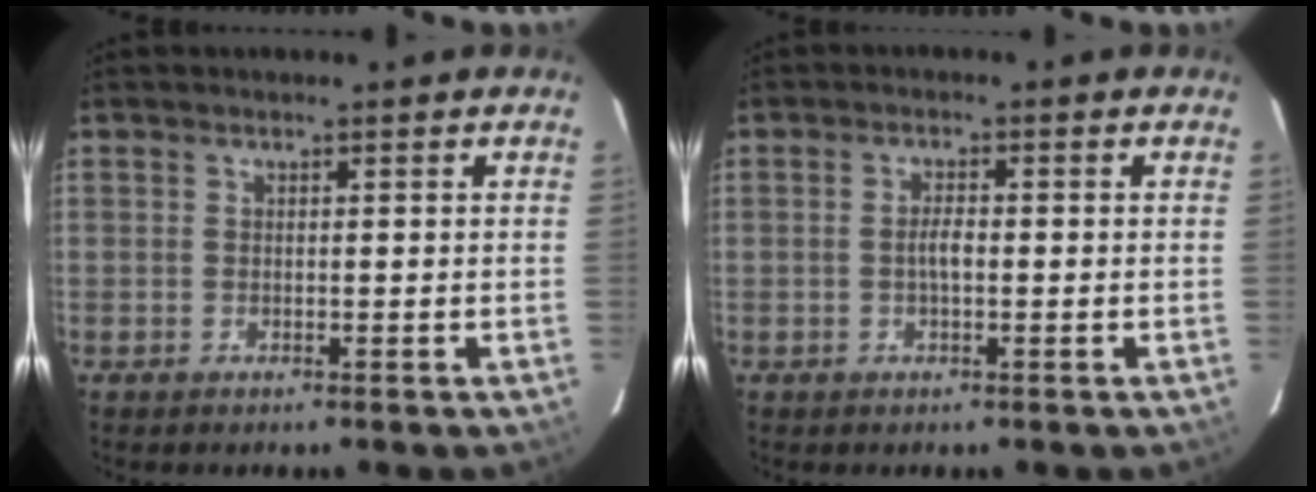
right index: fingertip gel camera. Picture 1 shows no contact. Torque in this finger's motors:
{"motor_torque": [0.46, 0.02, 0.22, 0.07]}